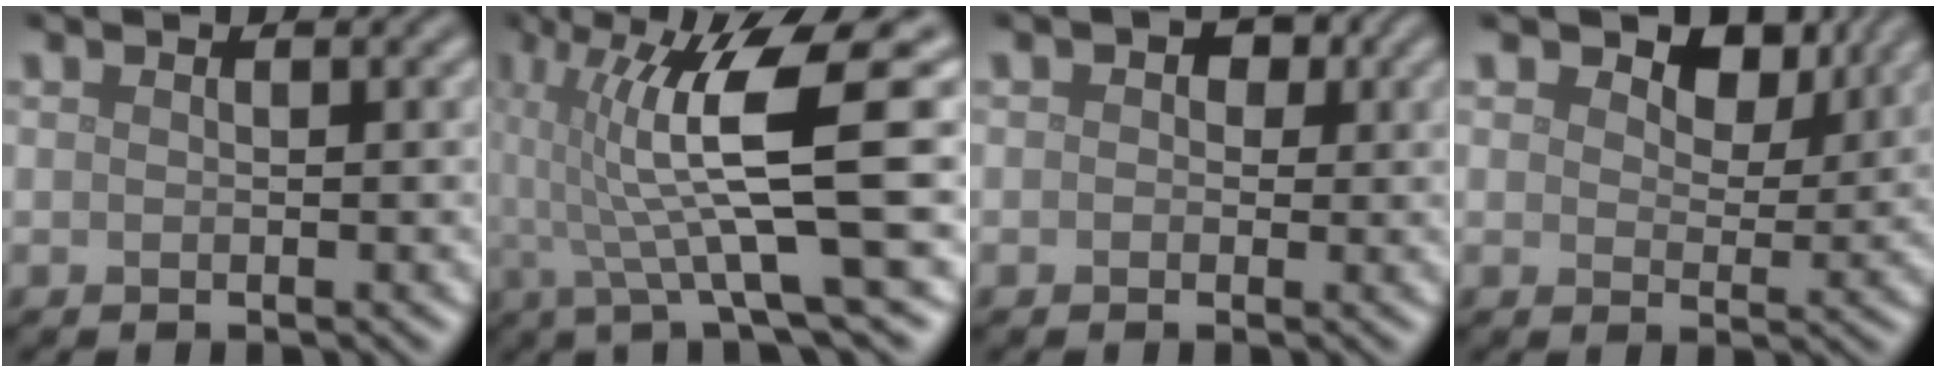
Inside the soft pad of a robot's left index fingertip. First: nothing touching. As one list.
[{"total": 9.0, "force": [0.6, 1.4, 8.9], "torque": [-0.147, 0.003, 0.007]}, {"total": 2.6, "force": [0.8, 2.0, 1.4], "torque": [0.002, 0.008, -0.011]}, {"total": 4.8, "force": [2.8, 2.7, 2.7], "torque": [-0.040, -0.004, 0.031]}]